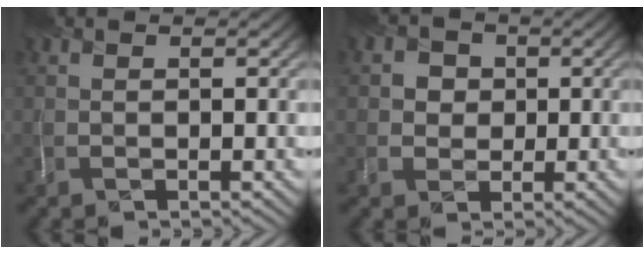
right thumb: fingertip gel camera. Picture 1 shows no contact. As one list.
[{"total": 2.7, "force": [0.4, 2.7, 0.1], "torque": [0.000, -0.005, 0.007]}]